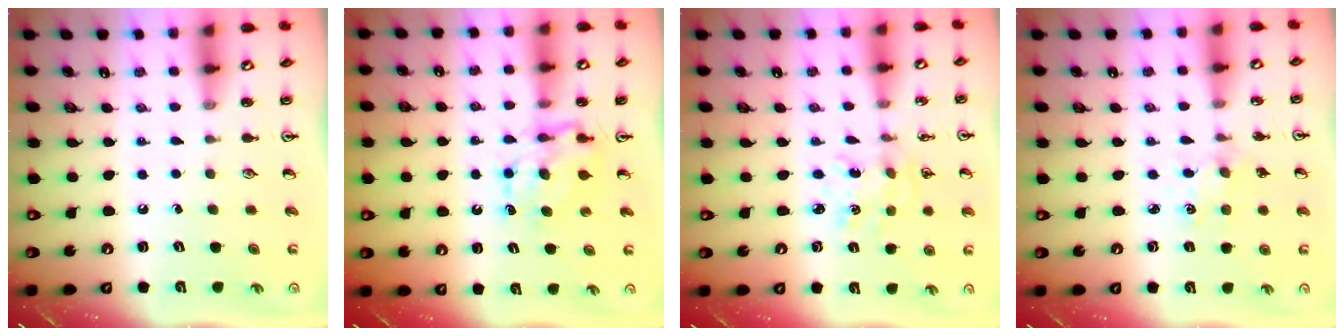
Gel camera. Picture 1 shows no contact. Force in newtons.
{"total": 7.4, "press": 7.4, "slide": 0.2}
{"total": 2.1, "press": 2.1, "slide": 0.2}
{"total": 2.5, "press": 2.5, "slide": 0.5}